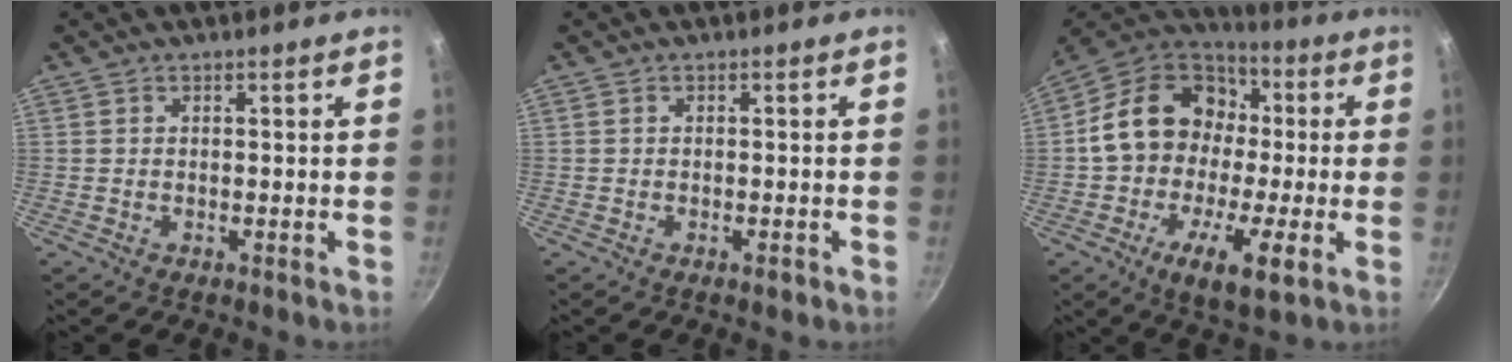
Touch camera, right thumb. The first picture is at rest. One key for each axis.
{"total": 1.1, "fx": -0.6, "fy": 0.4, "fz": 0.8, "tx": -0.016, "ty": 0.005, "tz": -0.011}
{"total": 22.0, "fx": -1.5, "fy": 14.7, "fz": 16.3, "tx": -0.248, "ty": 0.040, "tz": -0.037}